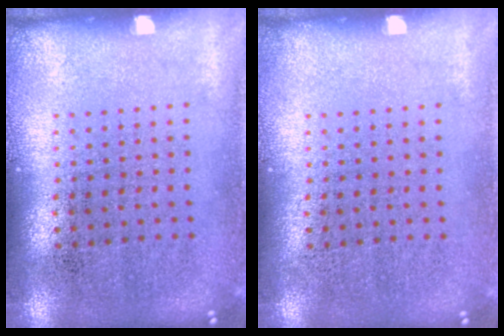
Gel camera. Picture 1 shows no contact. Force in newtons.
{"total": 0.0}